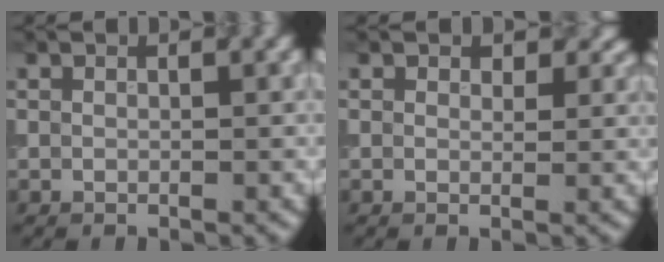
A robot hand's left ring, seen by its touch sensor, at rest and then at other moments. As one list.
[{"total": 1.4, "force": [0.9, 0.9, 0.6], "torque": [-0.007, -0.005, 0.010]}]